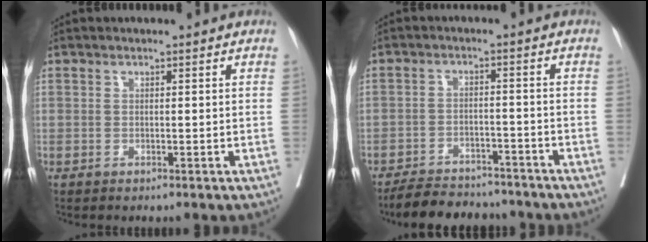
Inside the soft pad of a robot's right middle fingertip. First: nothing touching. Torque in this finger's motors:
{"motor_torque": [0.58, -0.90, 0.01, -0.02]}